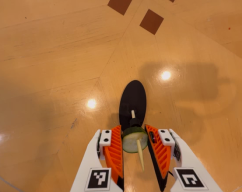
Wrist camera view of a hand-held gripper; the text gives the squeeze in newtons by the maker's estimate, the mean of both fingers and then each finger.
{"total": 10.0, "left": 10.1, "right": 10.0}